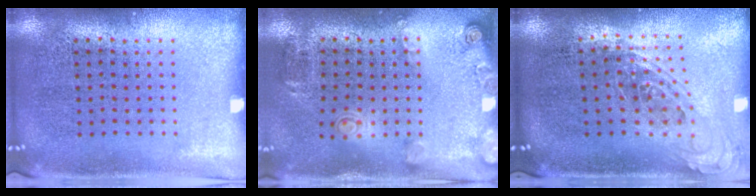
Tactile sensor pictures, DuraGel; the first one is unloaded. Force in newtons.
{"total": 1.9, "press": 1.3, "slide": 1.4}
{"total": 0.8, "press": 0.8, "slide": 0.2}